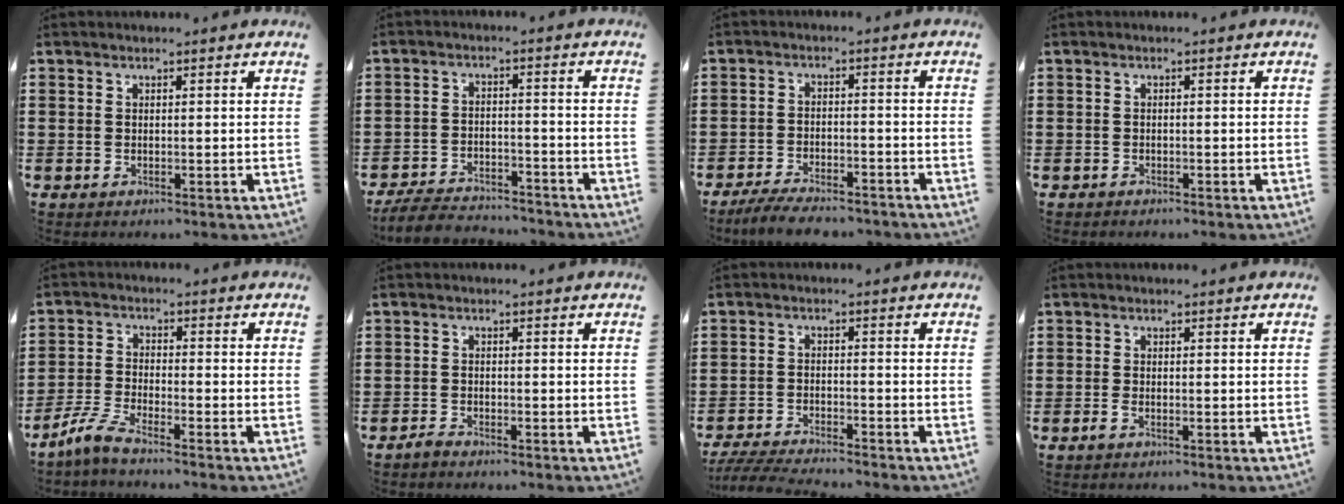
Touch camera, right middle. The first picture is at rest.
{"total": 5.6, "force": [-5.5, 0.5, 1.2], "torque": [-0.029, 0.003, -0.109]}
{"total": 4.9, "force": [-4.6, 0.5, 1.7], "torque": [-0.033, -0.002, -0.089]}
{"total": 0.7, "force": [-0.7, 0.0, 0.0], "torque": [-0.001, -0.002, -0.015]}
{"total": 4.9, "force": [-4.2, 0.1, 2.6], "torque": [-0.071, -0.014, -0.085]}
{"total": 1.4, "force": [-1.3, 0.2, 0.4], "torque": [-0.012, -0.002, -0.026]}
{"total": 4.6, "force": [-4.5, -0.2, 1.1], "torque": [-0.033, -0.011, -0.092]}
{"total": 1.2, "force": [-0.5, 0.2, 1.0], "torque": [-0.029, -0.007, -0.011]}